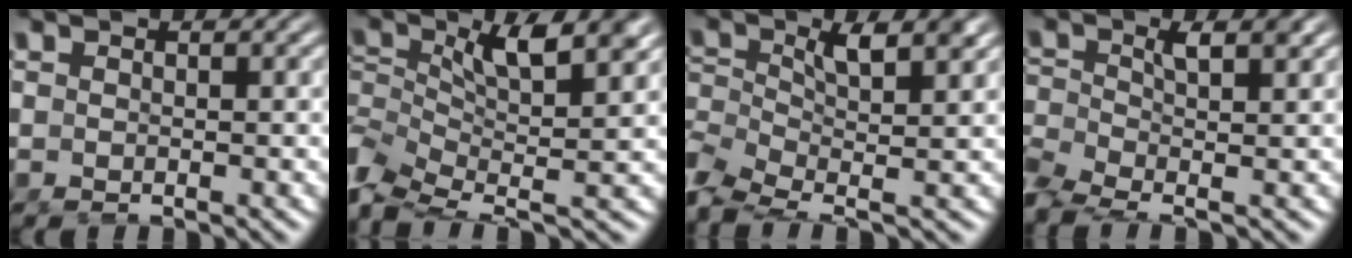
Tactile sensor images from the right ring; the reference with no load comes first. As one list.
[{"total": 5.8, "force": [-1.6, 3.3, 4.5], "torque": [-0.123, -0.046, -0.009]}, {"total": 4.4, "force": [-1.8, 2.4, 3.3], "torque": [-0.092, -0.039, -0.015]}, {"total": 3.6, "force": [-1.8, 1.9, 2.5], "torque": [-0.062, -0.024, -0.025]}]